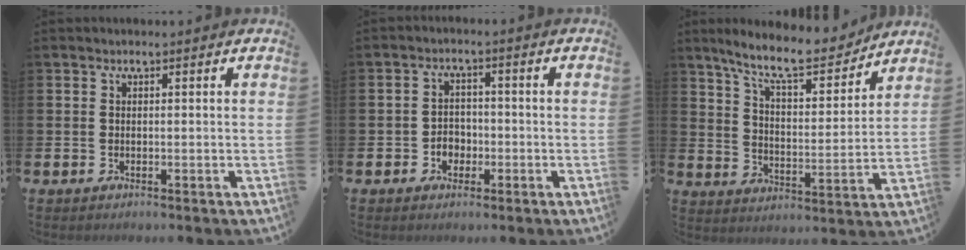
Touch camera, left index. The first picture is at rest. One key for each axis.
{"total": 2.9, "fx": -1.2, "fy": 2.4, "fz": 1.1, "tx": -0.013, "ty": 0.000, "tz": -0.030}
{"total": 10.5, "fx": 9.3, "fy": 2.1, "fz": 4.4, "tx": -0.110, "ty": -0.055, "tz": 0.161}